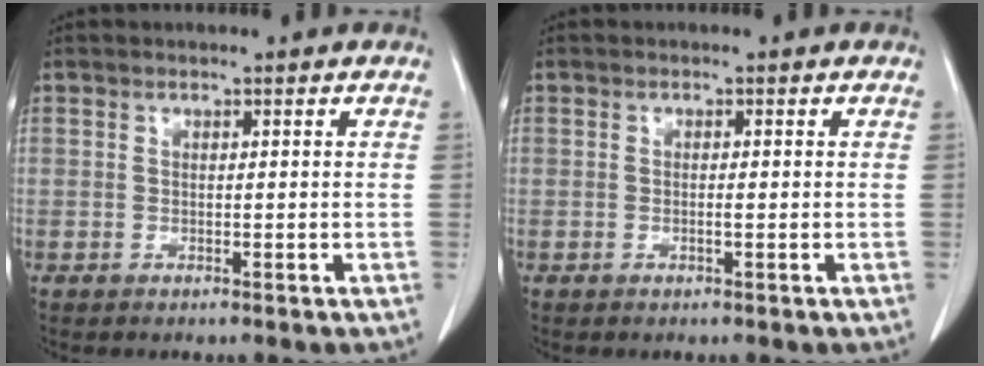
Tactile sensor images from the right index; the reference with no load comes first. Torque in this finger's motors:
{"motor_torque": [-0.10, 0.04, -0.03, -0.01]}